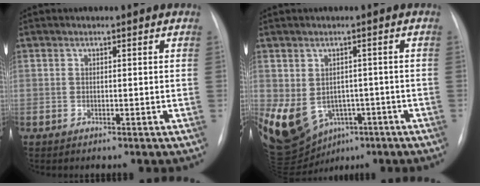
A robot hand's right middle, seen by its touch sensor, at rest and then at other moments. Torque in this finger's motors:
{"motor_torque": [0.50, 0.02, 1.05, 0.21]}